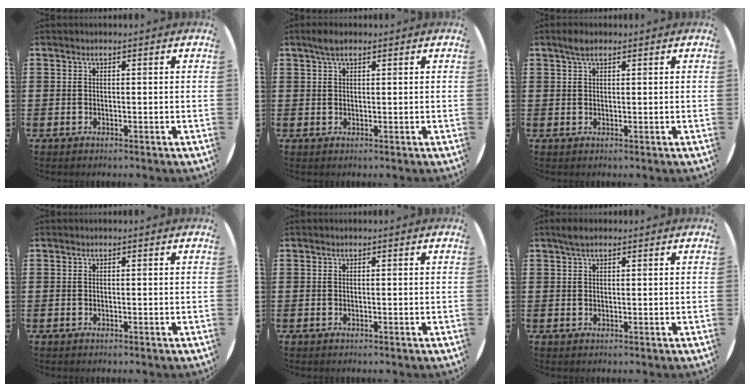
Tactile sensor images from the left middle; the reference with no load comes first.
{"total": 2.0, "force": [1.5, 0.8, 1.1], "torque": [-0.017, 0.002, 0.025]}
{"total": 1.9, "force": [1.3, 0.8, 1.1], "torque": [-0.015, 0.002, 0.022]}
{"total": 0.0}
{"total": 0.0}
{"total": 1.9, "force": [1.5, 0.8, 1.0], "torque": [-0.014, 0.003, 0.025]}